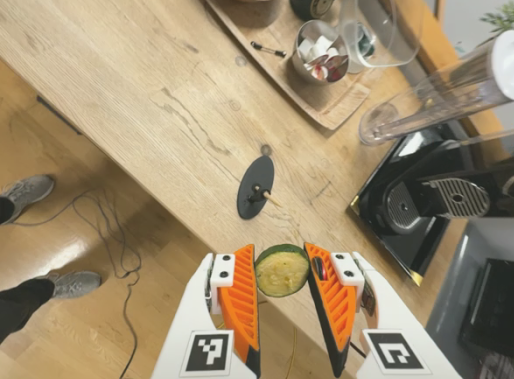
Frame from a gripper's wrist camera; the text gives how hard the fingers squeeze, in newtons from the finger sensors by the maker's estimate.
{"total": 9.7, "left": 10.1, "right": 9.4}